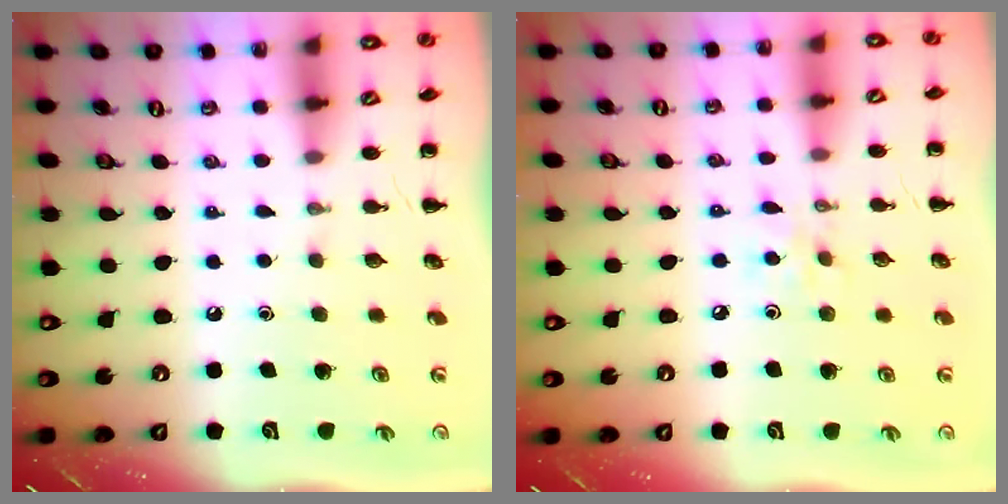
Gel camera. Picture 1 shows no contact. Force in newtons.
{"total": 3.0, "press": 2.8, "slide": 1.0}